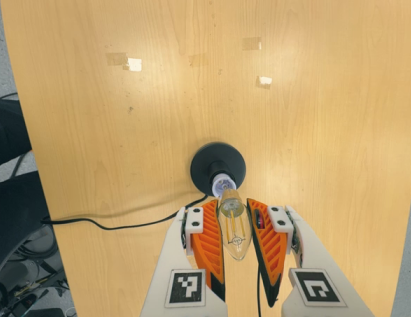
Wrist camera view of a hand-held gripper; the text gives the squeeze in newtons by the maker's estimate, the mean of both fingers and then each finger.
{"total": 19.9, "left": 21.3, "right": 18.6}